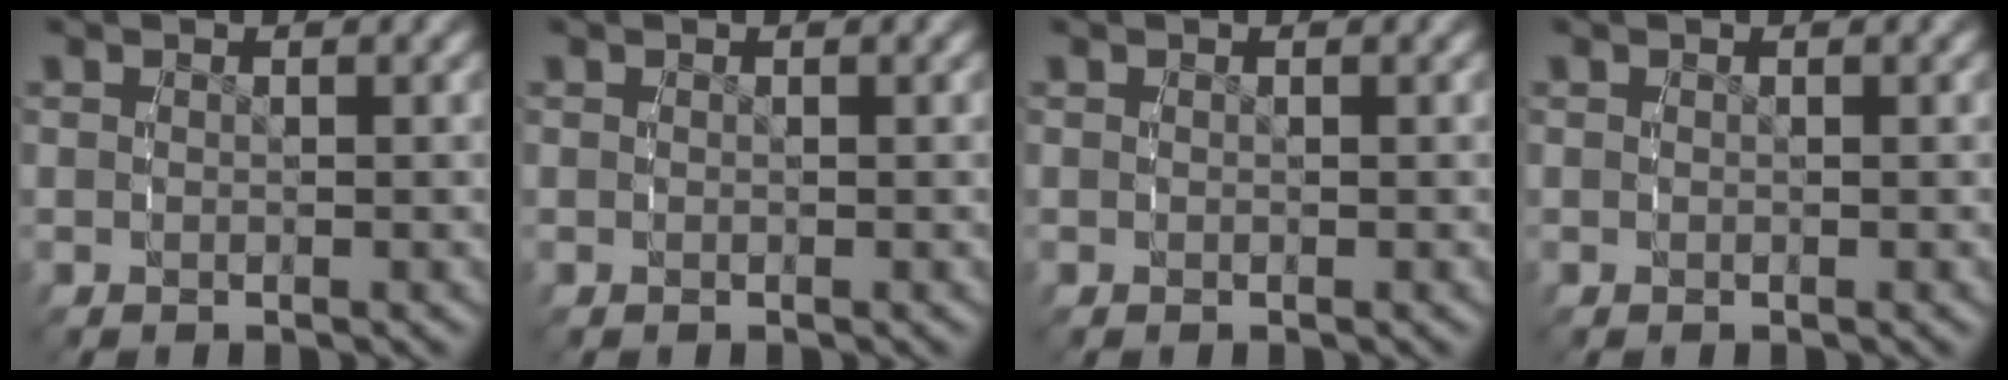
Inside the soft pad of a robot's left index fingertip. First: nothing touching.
{"total": 0.0}
{"total": 0.0}
{"total": 0.0}